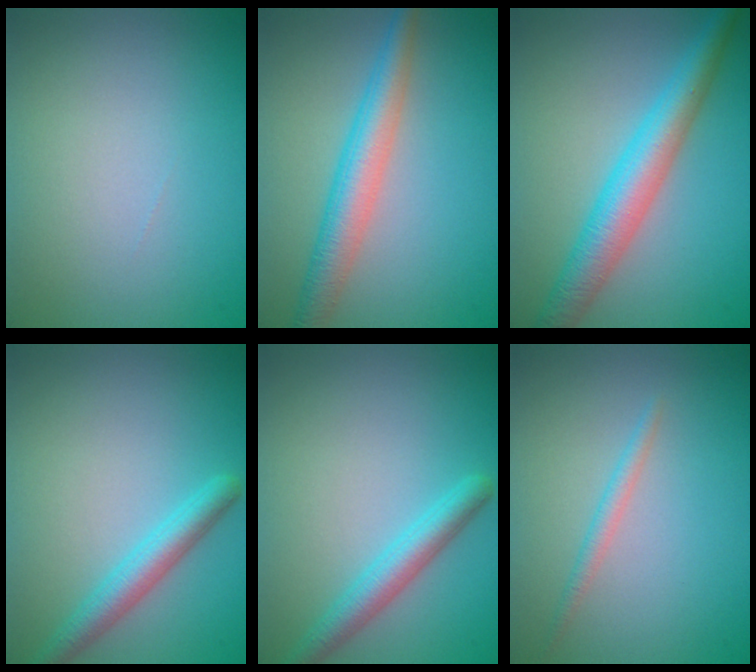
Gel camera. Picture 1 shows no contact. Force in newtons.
{"total": 4.3, "press": 4.3, "slide": 0.1}
{"total": 5.3, "press": 5.3, "slide": 0.1}
{"total": 2.9, "press": 2.9, "slide": 0.1}
{"total": 2.9, "press": 2.9, "slide": 0.1}
{"total": 1.2, "press": 1.2, "slide": 0.0}